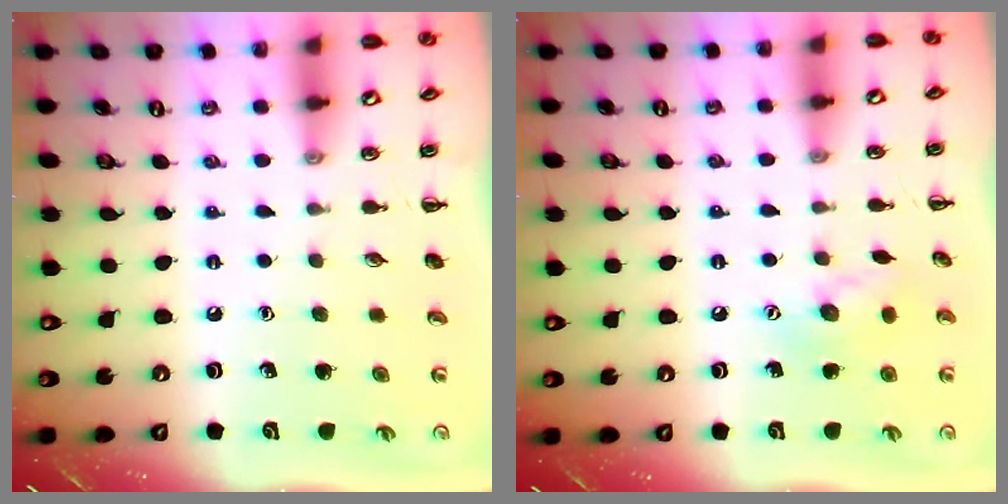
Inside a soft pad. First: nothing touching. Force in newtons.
{"total": 8.4, "press": 8.4, "slide": 0.8}